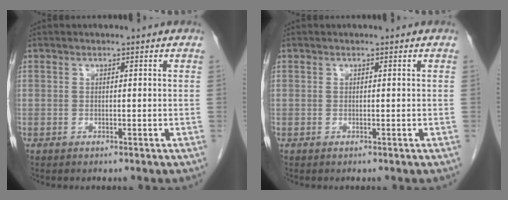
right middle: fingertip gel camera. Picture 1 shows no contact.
{"total": 0.0}